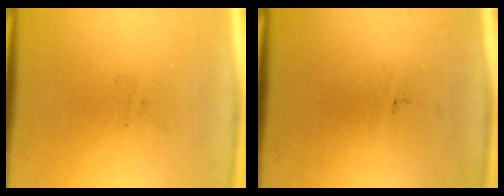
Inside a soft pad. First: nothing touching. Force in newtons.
{"total": 0.0}